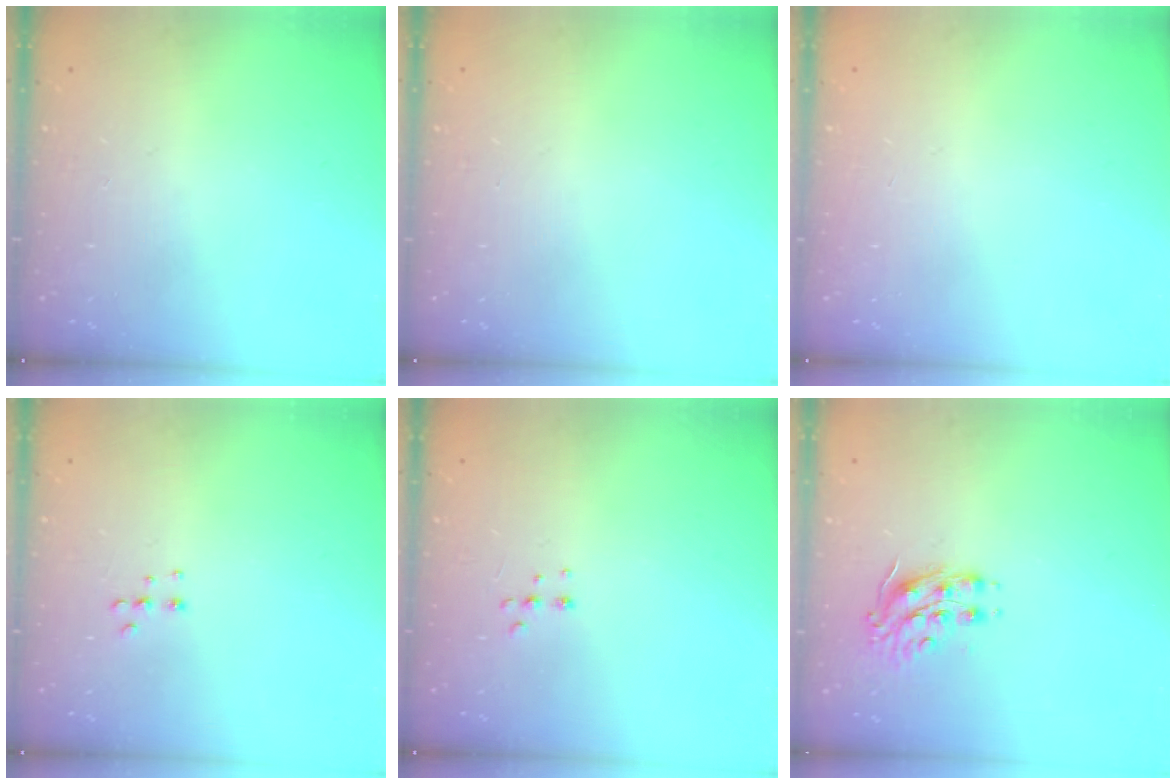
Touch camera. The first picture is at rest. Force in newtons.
{"total": 0.0}
{"total": 0.0}
{"total": 5.1, "press": 5.0, "slide": 0.7}
{"total": 3.4, "press": 3.3, "slide": 0.6}
{"total": 8.2, "press": 8.2, "slide": 0.4}